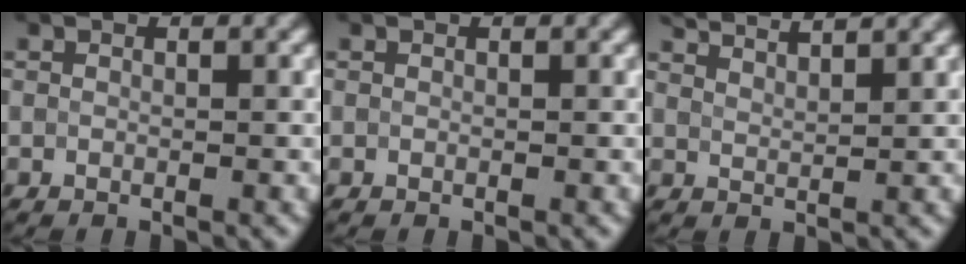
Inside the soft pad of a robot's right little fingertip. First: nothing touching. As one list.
[{"total": 0.0}, {"total": 4.8, "force": [4.3, 1.1, 1.9], "torque": [-0.006, 0.018, 0.043]}]